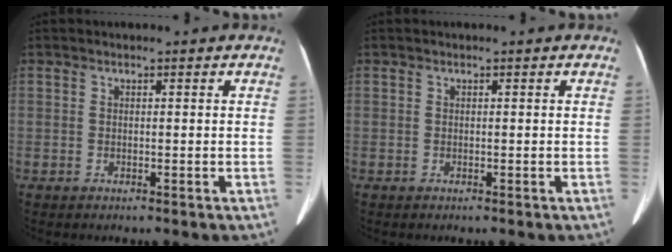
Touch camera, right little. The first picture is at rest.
{"total": 0.0}